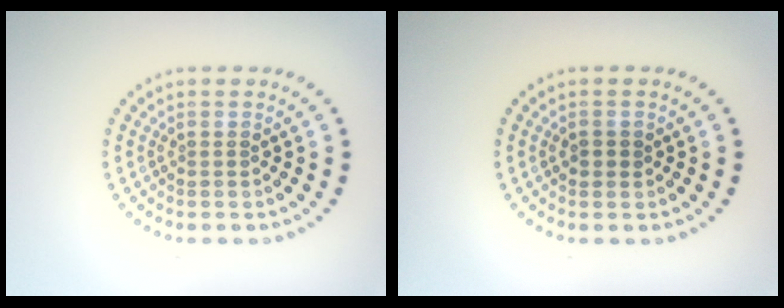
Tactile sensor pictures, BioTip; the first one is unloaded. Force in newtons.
{"total": 1.0, "press": 1.0, "slide": 0.2}